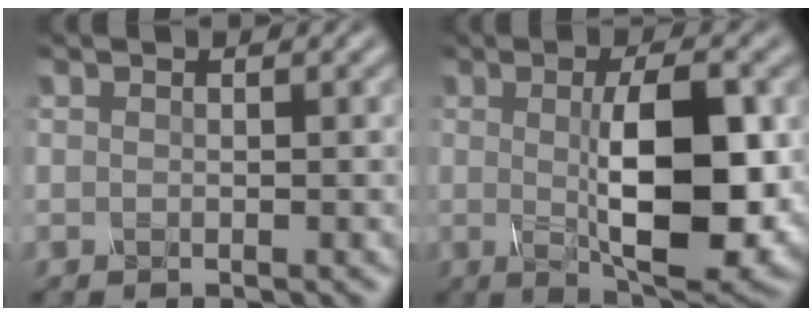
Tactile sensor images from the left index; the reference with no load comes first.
{"total": 10.1, "force": [0.1, 3.2, 9.6], "torque": [-0.138, -0.003, 0.010]}